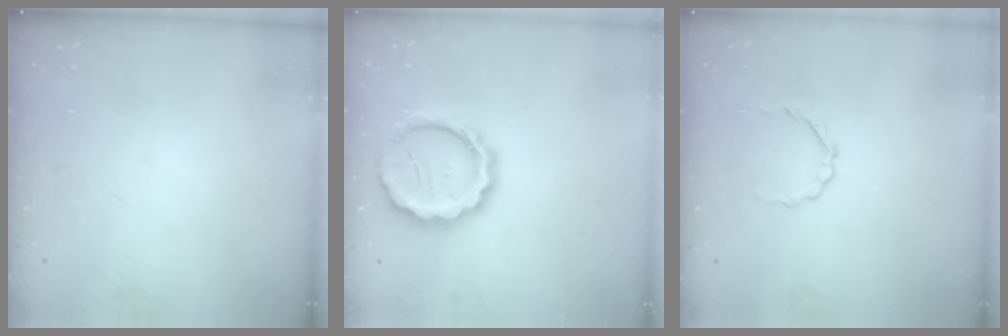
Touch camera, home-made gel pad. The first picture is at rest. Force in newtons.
{"total": 14.7, "press": 14.4, "slide": 3.1}
{"total": 2.1, "press": 2.0, "slide": 0.8}